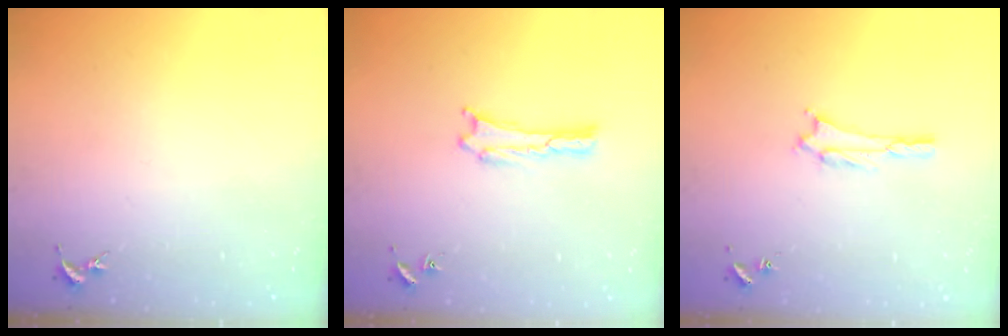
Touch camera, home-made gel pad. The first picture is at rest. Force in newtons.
{"total": 0.0}
{"total": 1.5, "press": 1.5, "slide": 0.3}